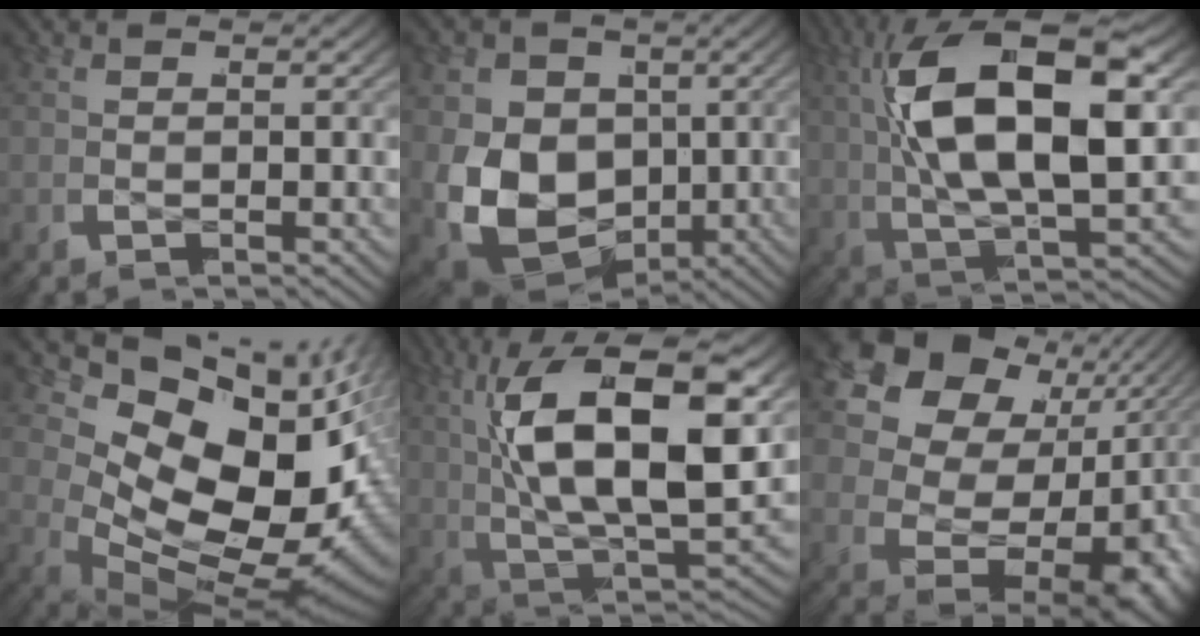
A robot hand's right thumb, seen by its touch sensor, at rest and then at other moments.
{"total": 17.4, "force": [-2.1, 13.8, 10.4], "torque": [-0.239, -0.064, -0.018]}
{"total": 17.3, "force": [0.9, 9.1, 14.6], "torque": [-0.296, -0.024, 0.027]}
{"total": 20.4, "force": [-0.9, 13.1, 15.7], "torque": [-0.264, -0.021, -0.003]}
{"total": 19.2, "force": [0.1, 10.8, 15.9], "torque": [-0.313, -0.049, 0.026]}
{"total": 20.5, "force": [0.1, 14.1, 14.9], "torque": [-0.292, -0.034, 0.023]}